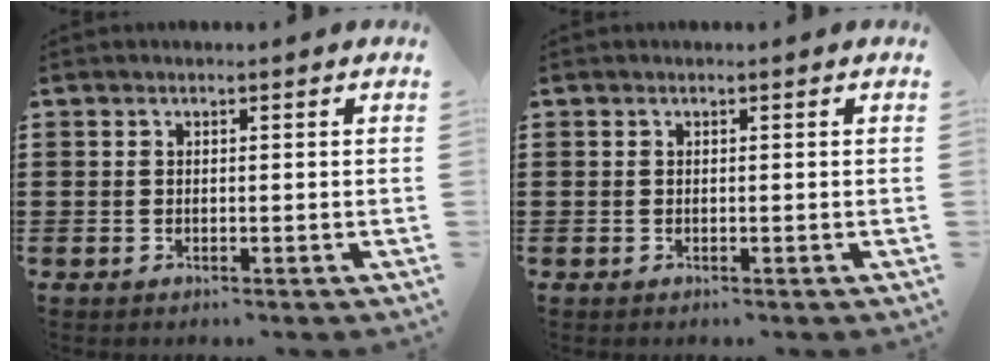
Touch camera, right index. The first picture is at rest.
{"total": 0.0}